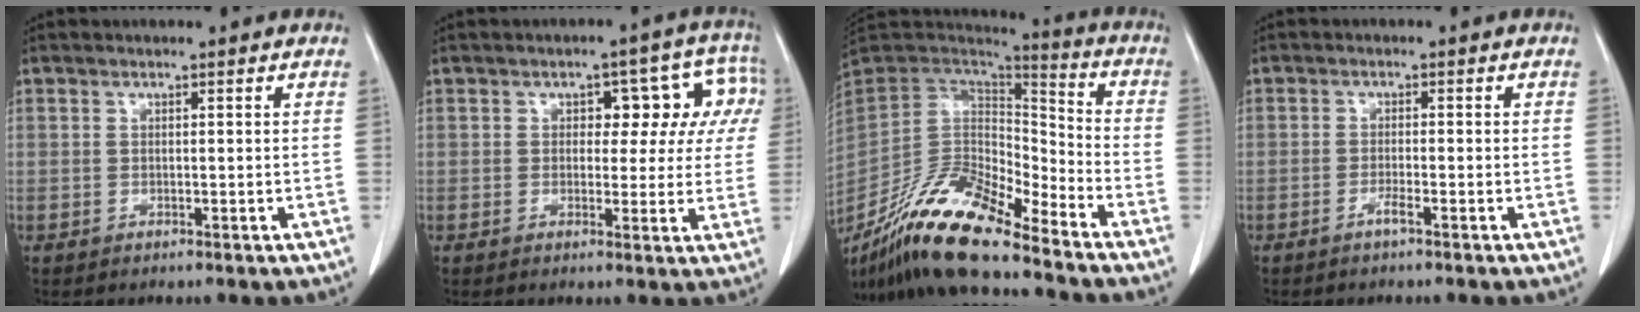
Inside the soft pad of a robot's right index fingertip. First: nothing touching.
{"total": 8.3, "force": [1.9, 4.9, 6.4], "torque": [-0.052, 0.040, 0.021]}
{"total": 17.5, "force": [-13.8, 3.6, 10.2], "torque": [-0.190, 0.002, -0.259]}
{"total": 1.6, "force": [-1.1, -0.1, 1.1], "torque": [-0.021, 0.001, -0.021]}